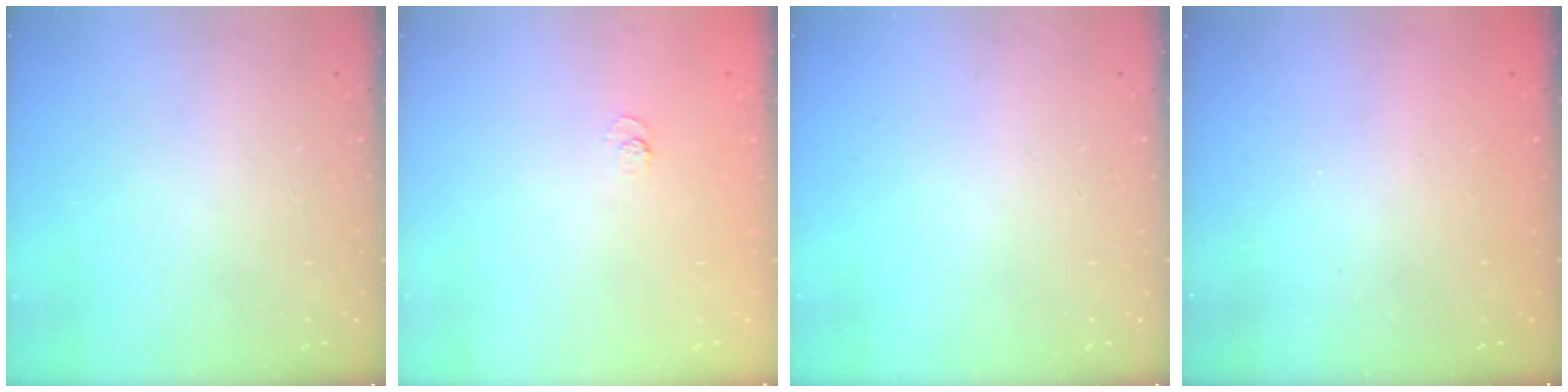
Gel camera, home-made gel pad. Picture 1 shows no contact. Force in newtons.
{"total": 2.0, "press": 1.5, "slide": 1.3}
{"total": 0.0}
{"total": 2.2, "press": 2.1, "slide": 0.8}